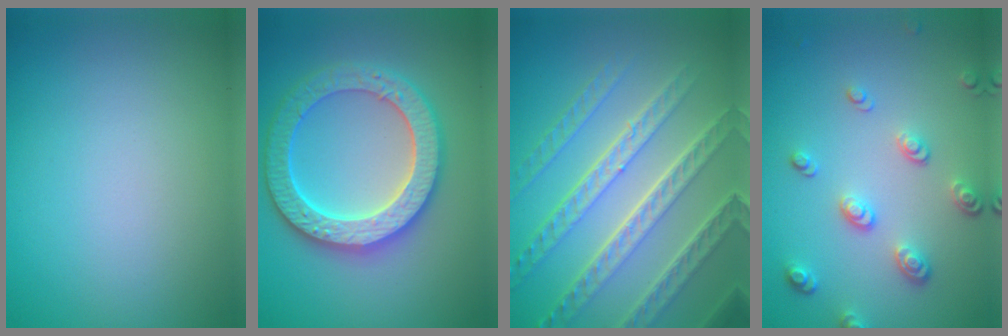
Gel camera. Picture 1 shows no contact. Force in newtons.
{"total": 6.5, "press": 6.3, "slide": 1.5}
{"total": 8.2, "press": 5.7, "slide": 5.9}
{"total": 3.2, "press": 2.6, "slide": 1.9}